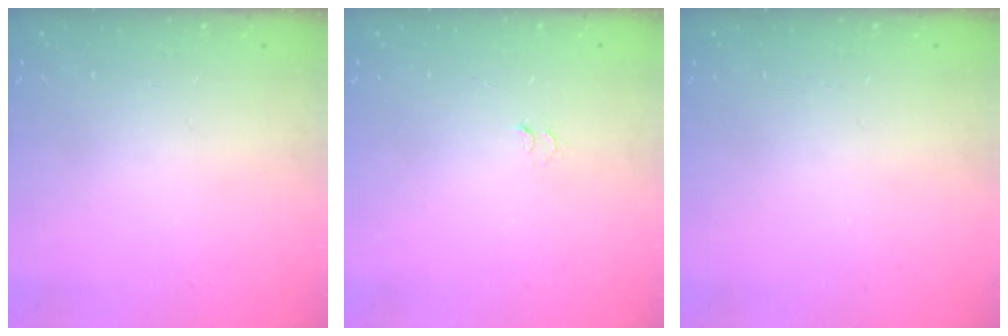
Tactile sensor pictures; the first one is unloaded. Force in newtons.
{"total": 2.9, "press": 2.9, "slide": 0.3}
{"total": 0.0}